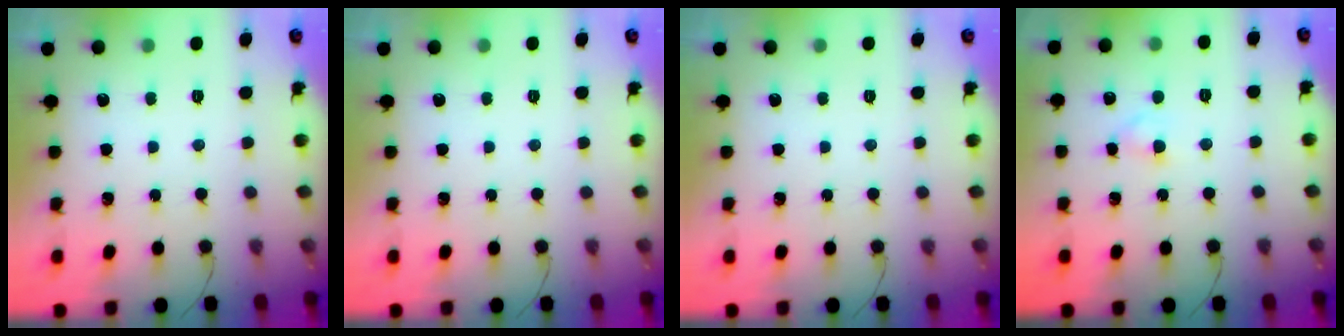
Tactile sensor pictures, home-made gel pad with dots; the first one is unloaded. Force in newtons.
{"total": 0.0}
{"total": 0.0}
{"total": 2.3, "press": 2.0, "slide": 1.0}